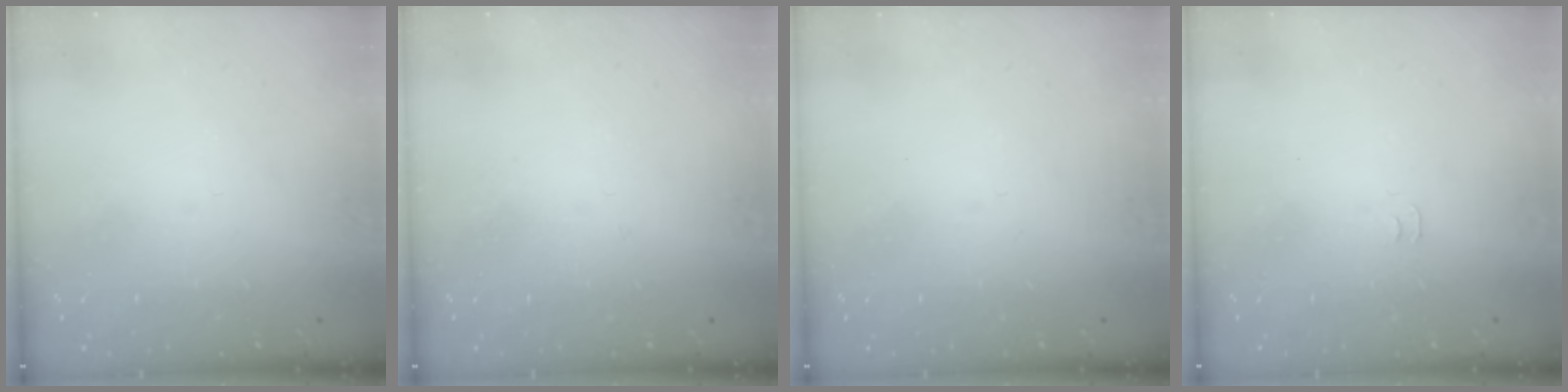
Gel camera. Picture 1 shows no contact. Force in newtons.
{"total": 2.8, "press": 2.8, "slide": 0.4}
{"total": 0.0}
{"total": 3.1, "press": 3.0, "slide": 0.5}